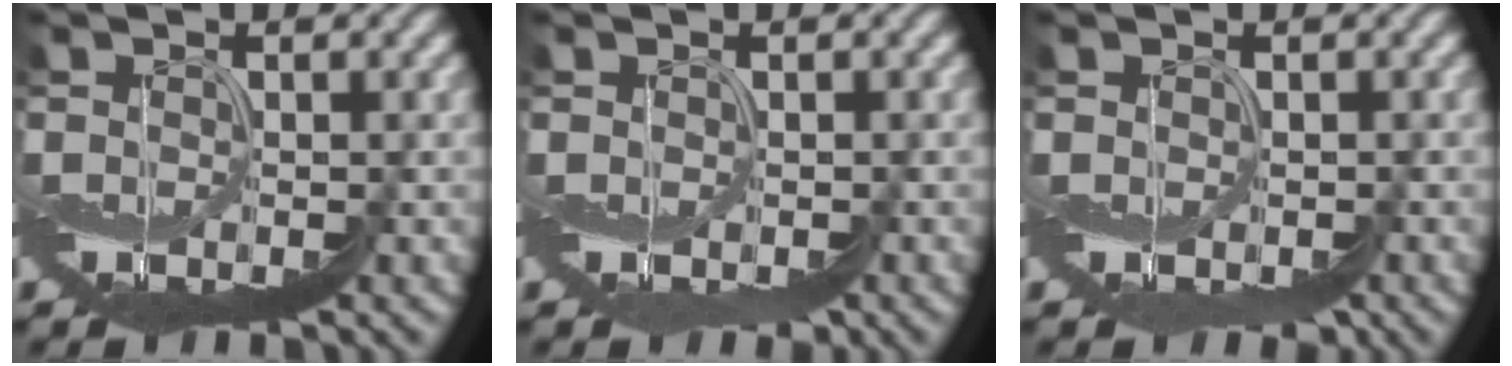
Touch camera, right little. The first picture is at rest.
{"total": 0.9, "force": [-0.6, 0.6, 0.1], "torque": [0.003, -0.001, -0.006]}
{"total": 1.3, "force": [-0.9, 0.9, 0.4], "torque": [-0.002, -0.004, -0.009]}